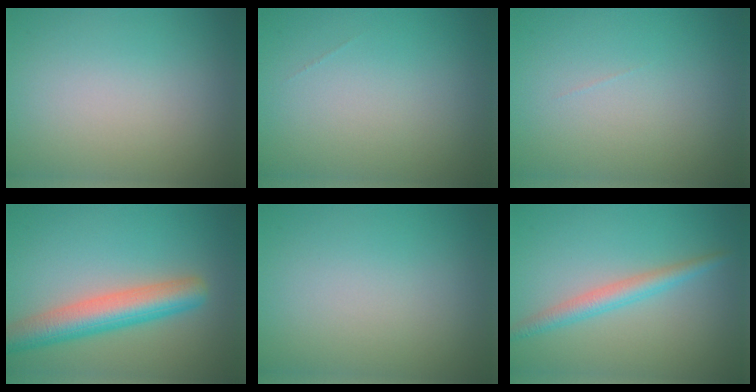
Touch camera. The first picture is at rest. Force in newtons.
{"total": 0.0}
{"total": 0.0}
{"total": 6.1, "press": 6.1, "slide": 0.3}
{"total": 0.0}
{"total": 2.6, "press": 2.6, "slide": 0.0}